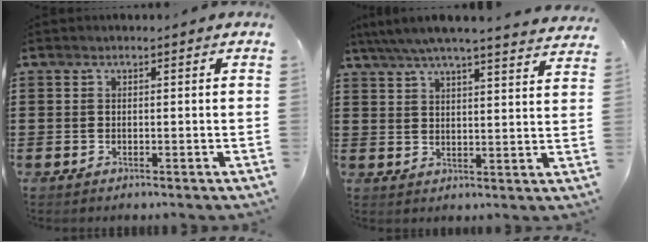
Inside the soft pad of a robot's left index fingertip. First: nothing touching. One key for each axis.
{"total": 5.4, "fx": 4.9, "fy": -0.1, "fz": 2.3, "tx": -0.063, "ty": -0.024, "tz": 0.085}